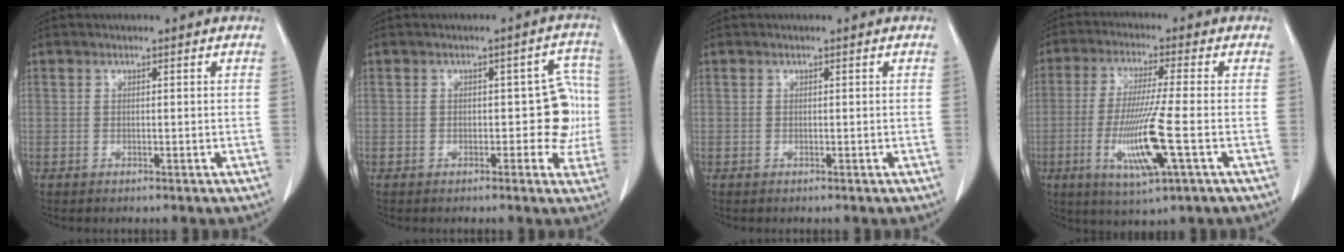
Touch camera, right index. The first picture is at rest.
{"total": 6.3, "force": [-0.6, 3.4, 5.3], "torque": [-0.045, 0.032, -0.006]}
{"total": 0.0}
{"total": 11.3, "force": [-3.2, -0.2, 10.8], "torque": [-0.218, -0.021, -0.061]}